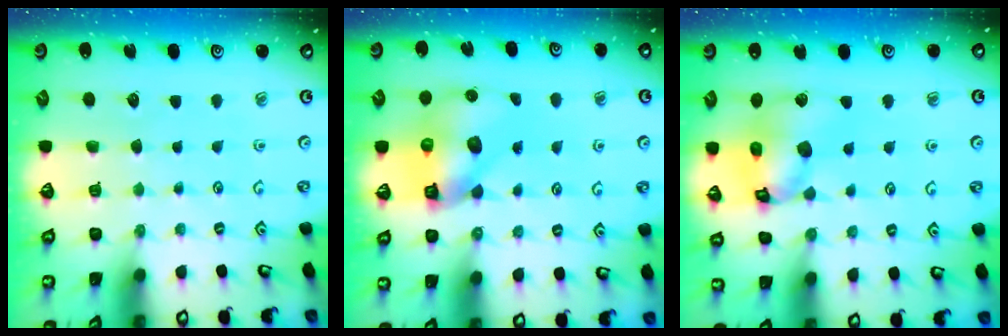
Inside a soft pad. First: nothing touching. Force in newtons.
{"total": 10.8, "press": 10.7, "slide": 1.5}
{"total": 14.4, "press": 14.3, "slide": 1.6}